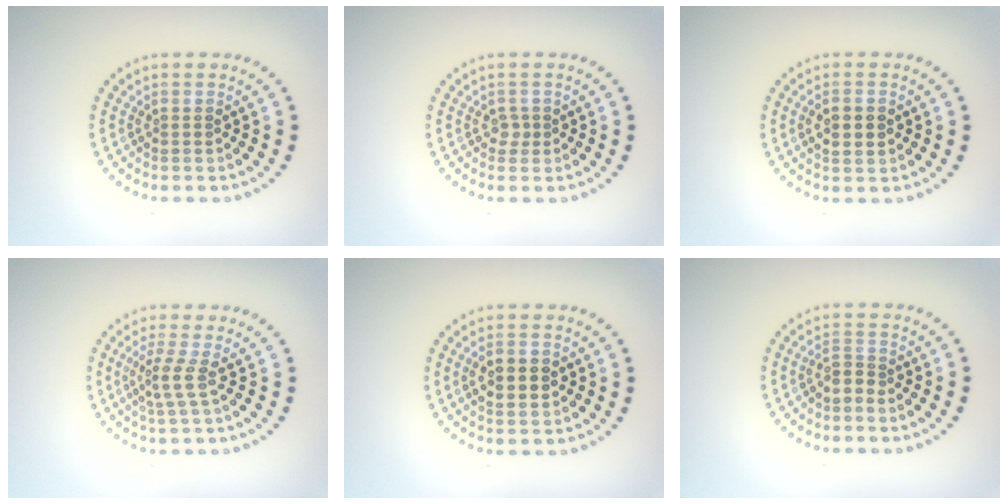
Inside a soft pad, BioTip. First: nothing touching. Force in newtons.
{"total": 1.0, "press": 0.8, "slide": 0.7}
{"total": 2.2, "press": 2.2, "slide": 0.1}
{"total": 2.0, "press": 1.3, "slide": 1.6}
{"total": 2.9, "press": 2.9, "slide": 0.2}
{"total": 1.7, "press": 1.2, "slide": 1.2}